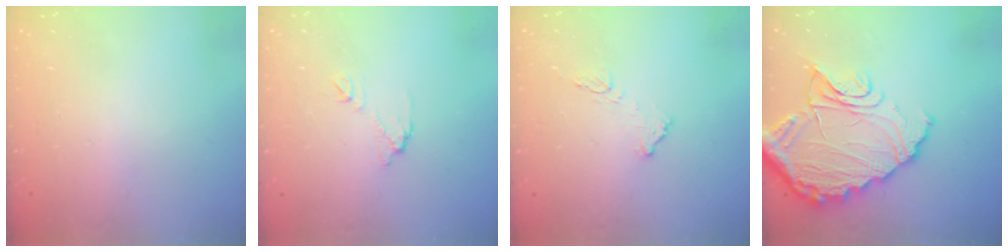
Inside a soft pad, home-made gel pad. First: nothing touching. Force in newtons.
{"total": 6.7, "press": 6.7, "slide": 0.3}
{"total": 10.3, "press": 10.3, "slide": 0.4}
{"total": 21.3, "press": 21.2, "slide": 1.7}